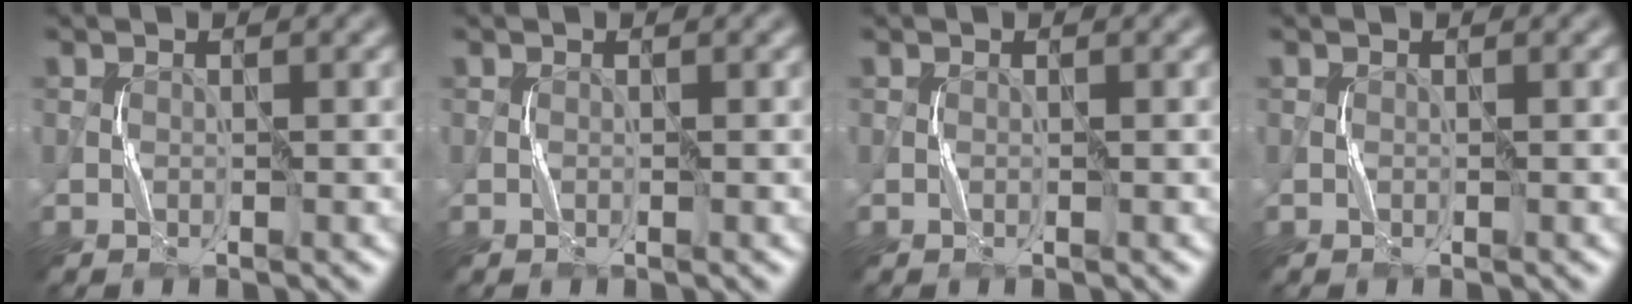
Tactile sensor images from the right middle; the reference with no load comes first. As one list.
[{"total": 0.0}, {"total": 0.0}, {"total": 0.0}]